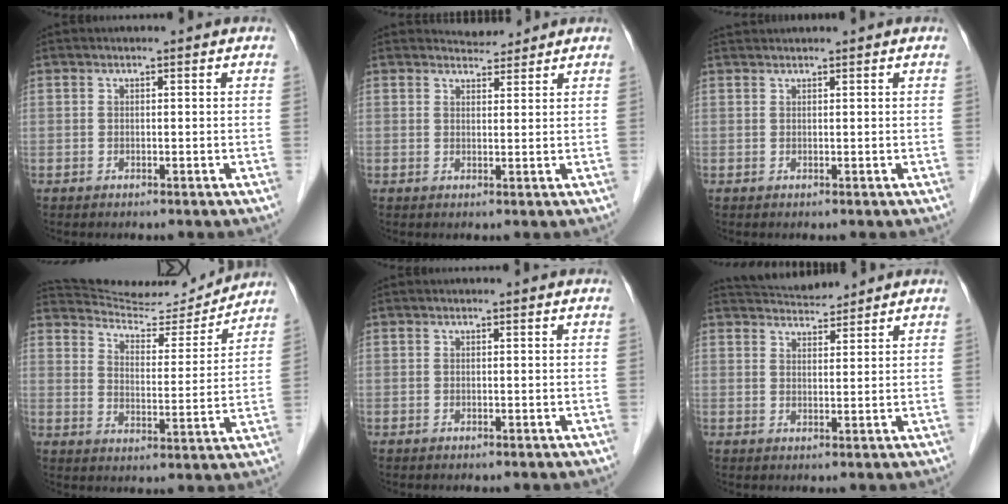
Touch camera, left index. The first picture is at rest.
{"total": 2.3, "force": [2.3, 0.4, -0.3], "torque": [-0.002, -0.001, 0.038]}
{"total": 2.3, "force": [2.3, -0.2, 0.5], "torque": [-0.005, 0.025, 0.043]}
{"total": 13.7, "force": [13.5, 1.6, 1.6], "torque": [-0.030, -0.012, 0.194]}
{"total": 0.0}
{"total": 5.7, "force": [5.6, 0.7, 1.0], "torque": [-0.023, 0.019, 0.088]}